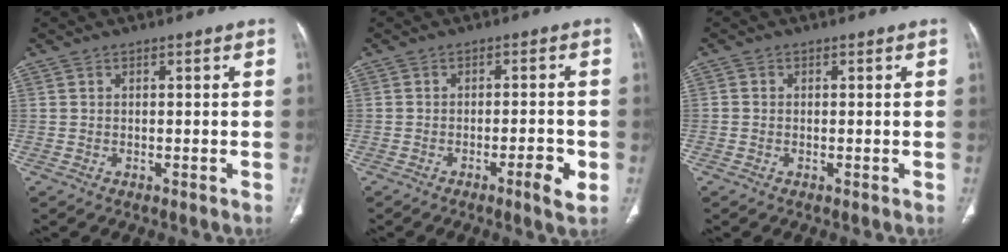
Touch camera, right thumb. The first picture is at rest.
{"total": 4.6, "force": [-1.9, 0.5, 4.2], "torque": [-0.065, 0.004, -0.029]}
{"total": 0.5, "force": [-0.1, 0.5, 0.2], "torque": [-0.002, 0.001, -0.005]}